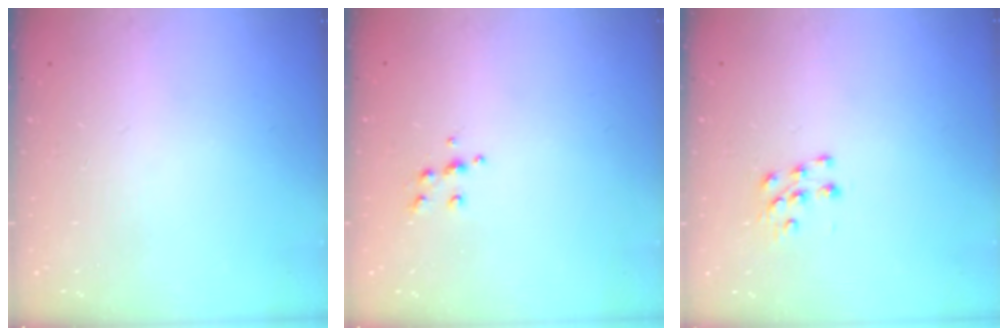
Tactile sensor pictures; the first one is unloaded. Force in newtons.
{"total": 5.2, "press": 5.2, "slide": 0.5}
{"total": 7.0, "press": 7.0, "slide": 0.7}